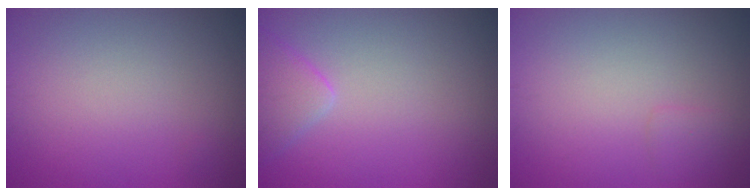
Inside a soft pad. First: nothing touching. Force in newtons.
{"total": 2.5, "press": 2.5, "slide": 0.2}
{"total": 0.8, "press": 0.8, "slide": 0.1}